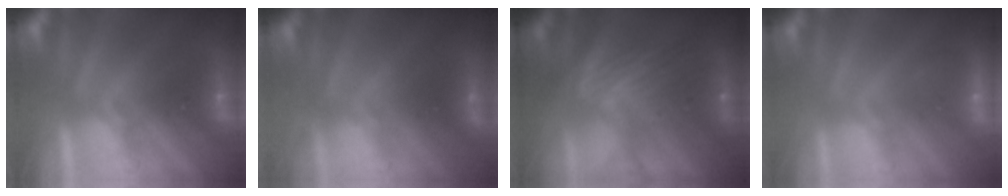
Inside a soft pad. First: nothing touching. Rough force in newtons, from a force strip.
{"total": 2.3}
{"total": 10.8}
{"total": 2.8}